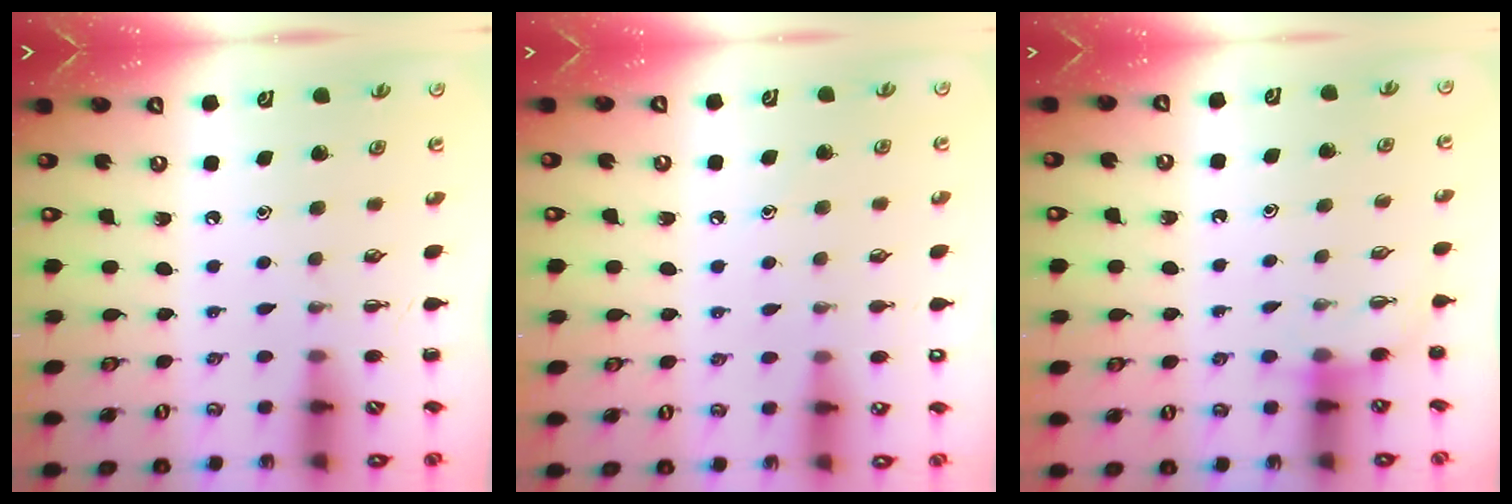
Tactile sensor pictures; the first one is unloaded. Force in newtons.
{"total": 6.7, "press": 6.4, "slide": 2.0}
{"total": 2.6, "press": 2.5, "slide": 0.9}